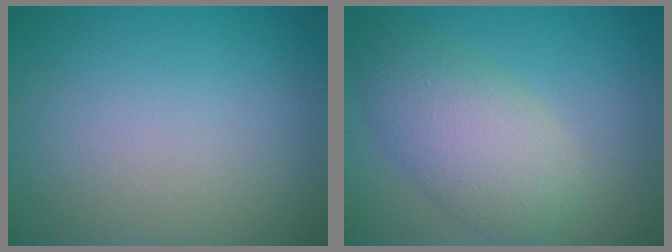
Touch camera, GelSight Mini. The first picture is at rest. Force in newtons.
{"total": 5.8, "press": 5.7, "slide": 0.3}